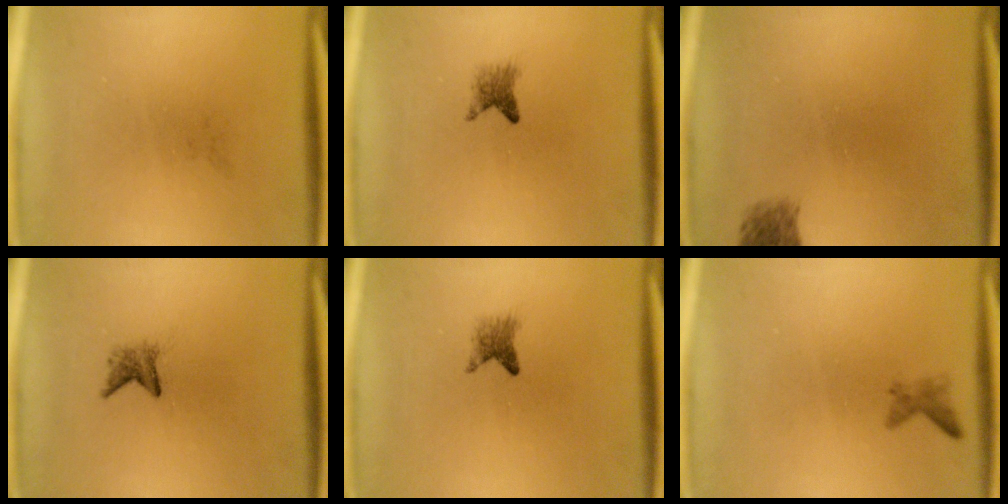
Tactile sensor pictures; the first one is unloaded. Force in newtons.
{"total": 2.0}
{"total": 1.9}
{"total": 1.8}
{"total": 2.0}
{"total": 1.1}